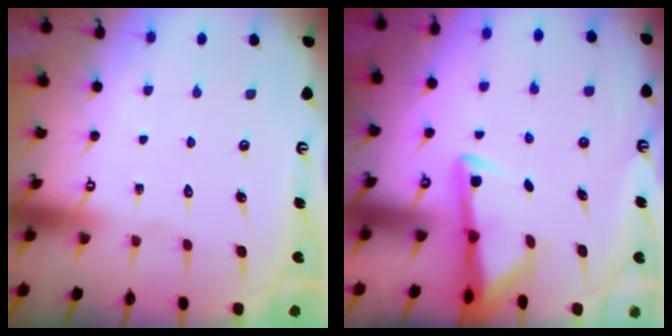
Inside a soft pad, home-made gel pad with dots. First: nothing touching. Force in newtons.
{"total": 3.0, "press": 3.0, "slide": 0.6}